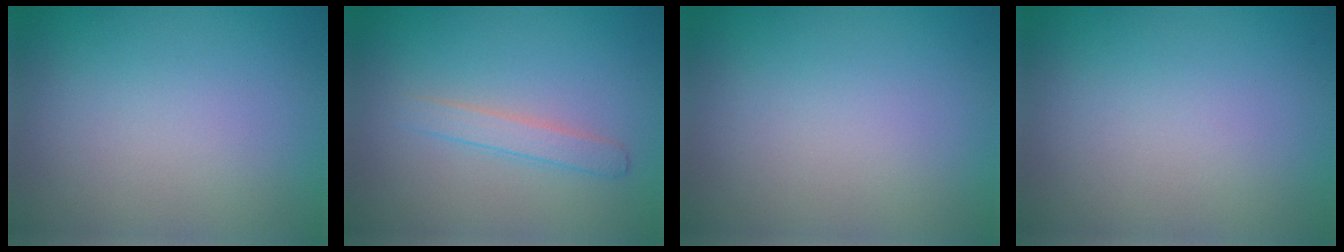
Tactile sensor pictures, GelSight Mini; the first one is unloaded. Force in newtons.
{"total": 1.8, "press": 1.8, "slide": 0.1}
{"total": 0.0}
{"total": 0.0}